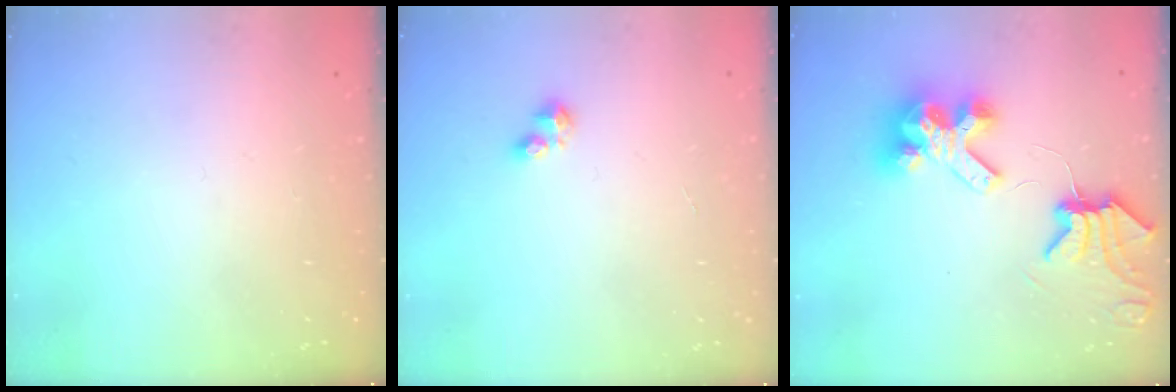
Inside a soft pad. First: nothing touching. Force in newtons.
{"total": 2.5, "press": 2.5, "slide": 0.4}
{"total": 8.9, "press": 8.8, "slide": 1.1}